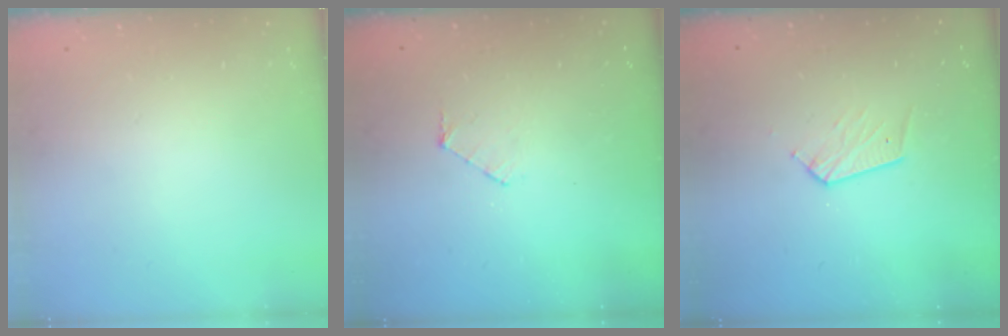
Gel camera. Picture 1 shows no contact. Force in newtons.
{"total": 4.8, "press": 4.8, "slide": 0.3}
{"total": 6.9, "press": 6.9, "slide": 0.7}